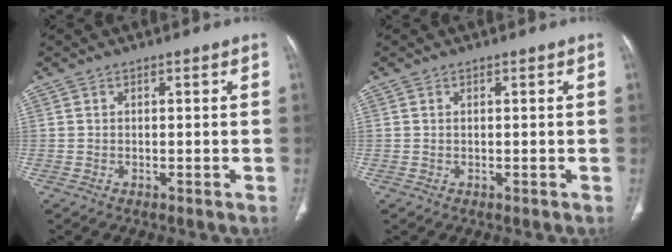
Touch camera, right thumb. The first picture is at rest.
{"total": 0.0}